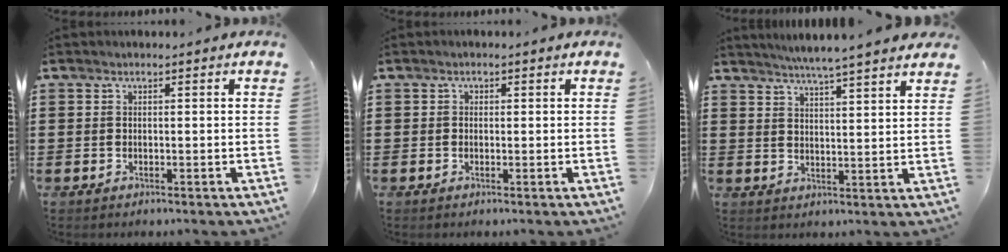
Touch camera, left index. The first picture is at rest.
{"total": 0.5, "force": [-0.2, 0.5, 0.1], "torque": [-0.005, 0.001, -0.003]}
{"total": 4.3, "force": [3.9, -0.9, 1.3], "torque": [-0.041, -0.019, 0.067]}